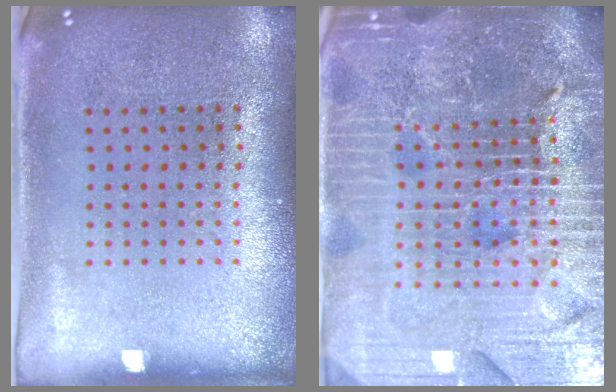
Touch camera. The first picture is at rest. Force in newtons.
{"total": 6.5, "press": 5.7, "slide": 3.0}